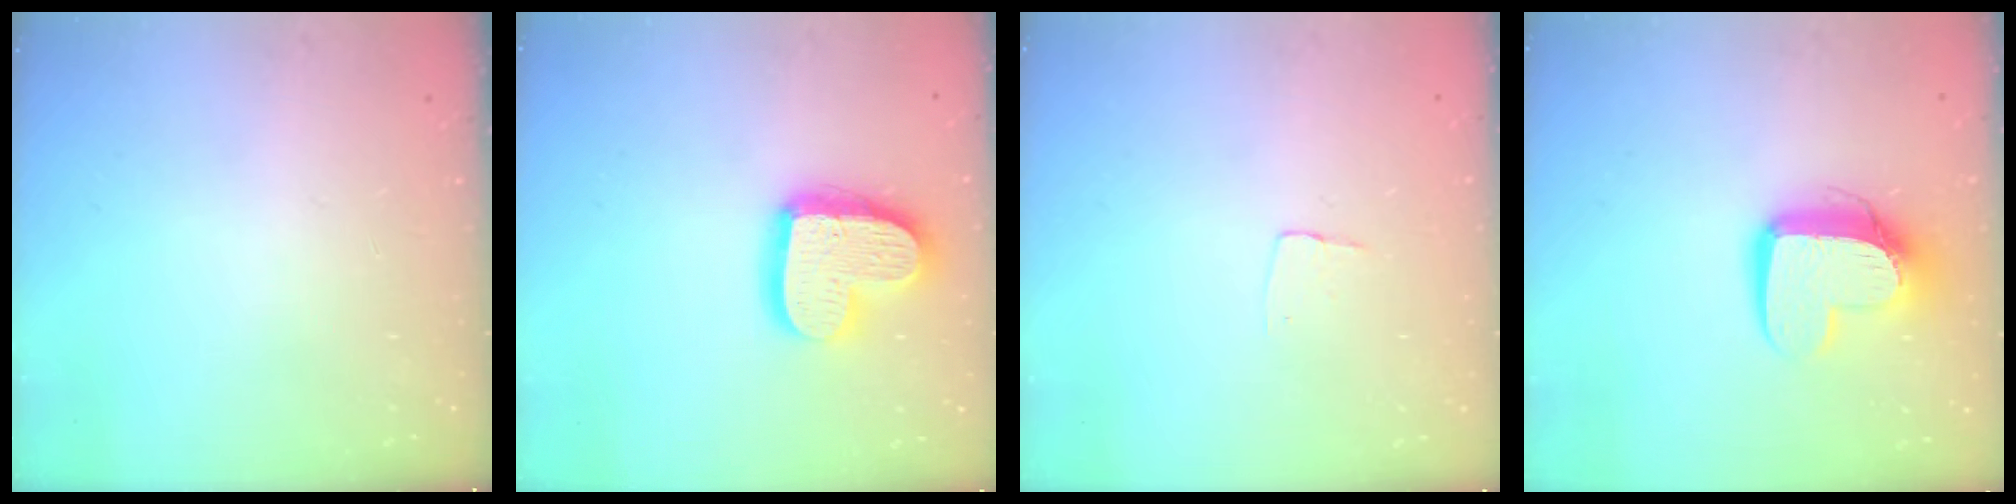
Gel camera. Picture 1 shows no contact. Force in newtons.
{"total": 17.2, "press": 17.1, "slide": 1.4}
{"total": 3.4, "press": 3.4, "slide": 0.2}
{"total": 12.2, "press": 12.2, "slide": 1.2}